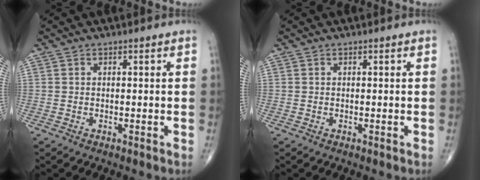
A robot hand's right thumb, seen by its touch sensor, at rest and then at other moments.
{"total": 0.0}